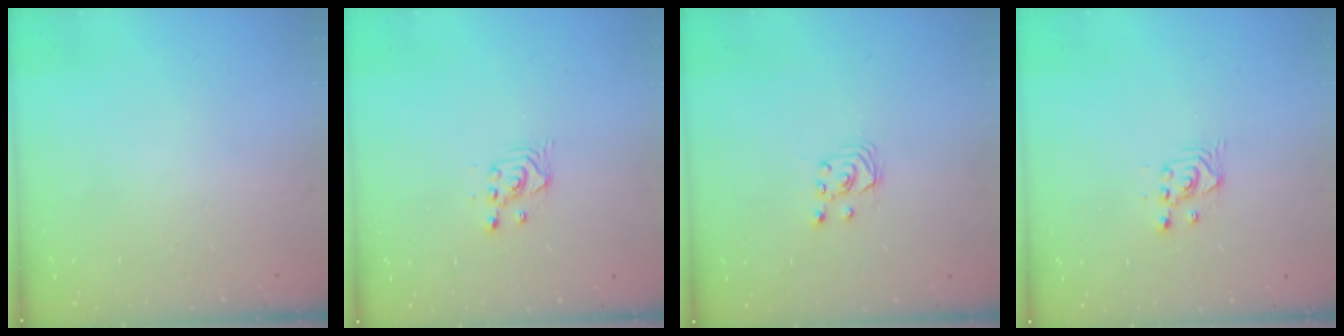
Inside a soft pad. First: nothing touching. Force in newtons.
{"total": 2.4, "press": 2.4, "slide": 0.2}
{"total": 2.6, "press": 2.6, "slide": 0.3}
{"total": 2.4, "press": 2.4, "slide": 0.2}